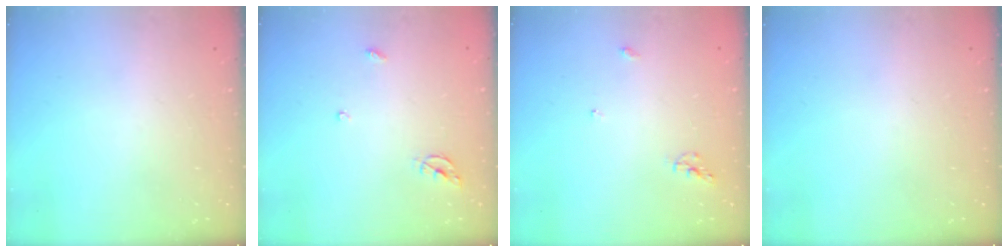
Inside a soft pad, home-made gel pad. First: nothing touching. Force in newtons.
{"total": 5.7, "press": 5.6, "slide": 0.5}
{"total": 5.4, "press": 5.4, "slide": 0.0}
{"total": 0.0}